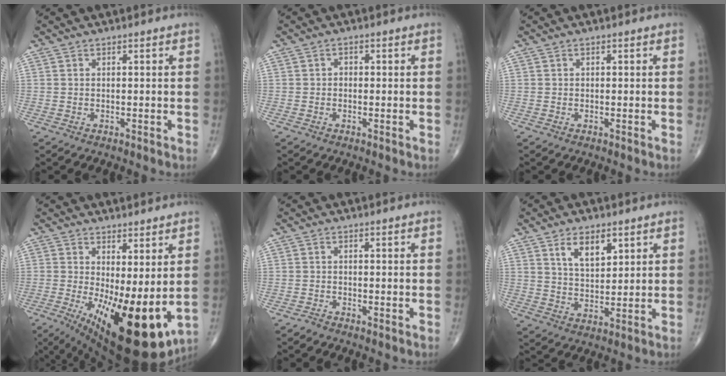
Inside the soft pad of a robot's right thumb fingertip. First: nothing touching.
{"total": 1.0, "force": [-0.2, 0.8, 0.5], "torque": [0.000, 0.003, -0.008]}
{"total": 0.0}
{"total": 17.3, "force": [-1.7, 6.2, 16.0], "torque": [-0.247, -0.040, -0.003]}
{"total": 1.0, "force": [-0.8, 0.1, 0.5], "torque": [-0.011, -0.002, -0.020]}
{"total": 7.0, "force": [3.6, 3.5, 4.8], "torque": [-0.067, -0.026, 0.067]}